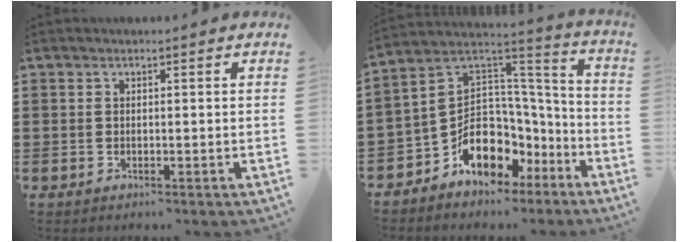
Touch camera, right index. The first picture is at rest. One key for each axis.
{"total": 10.5, "fx": -4.4, "fy": 8.2, "fz": 4.8, "tx": -0.107, "ty": -0.006, "tz": -0.076}